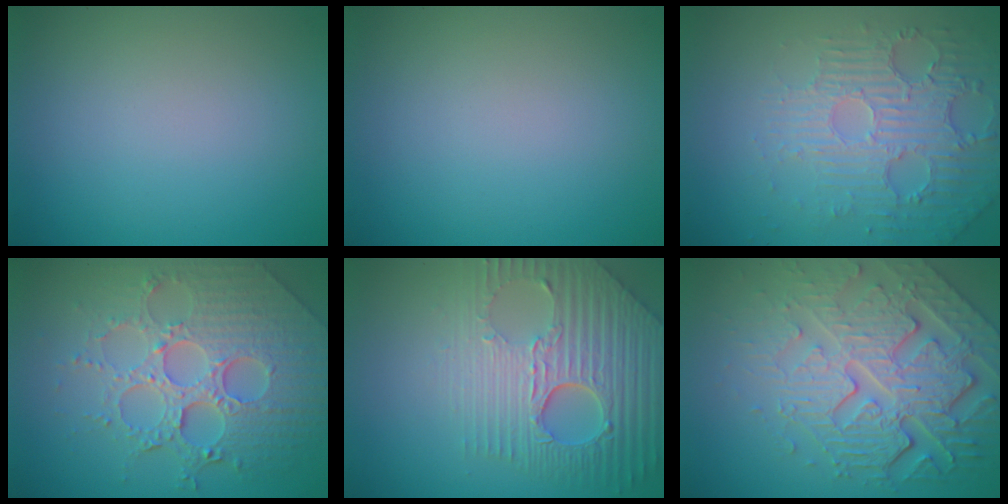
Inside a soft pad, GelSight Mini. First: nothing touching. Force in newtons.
{"total": 0.0}
{"total": 6.1, "press": 3.8, "slide": 4.8}
{"total": 8.1, "press": 5.9, "slide": 5.5}
{"total": 8.9, "press": 6.0, "slide": 6.5}
{"total": 8.0, "press": 6.0, "slide": 5.3}